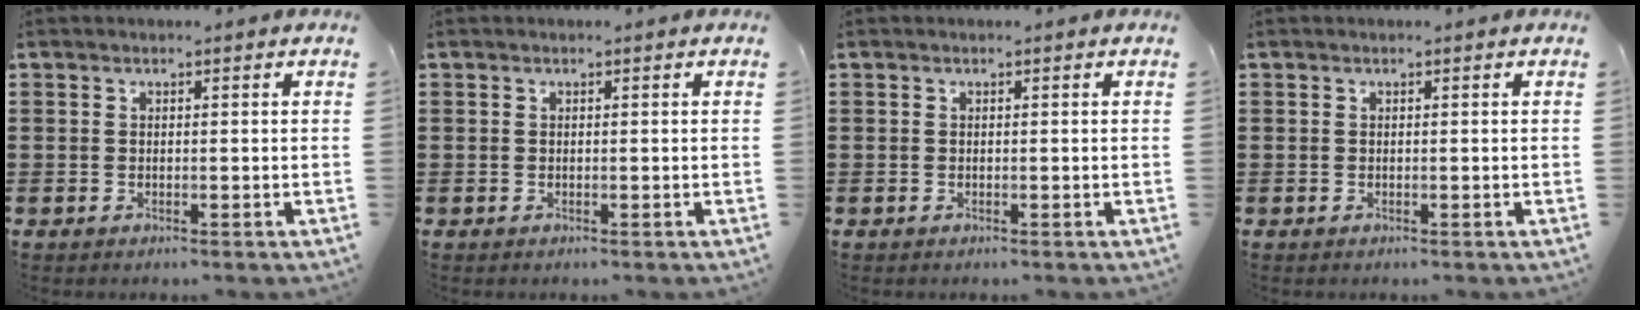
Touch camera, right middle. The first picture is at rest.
{"total": 0.0}
{"total": 0.0}
{"total": 0.0}